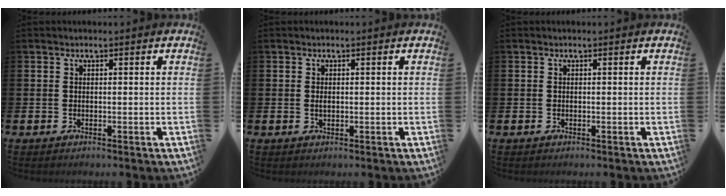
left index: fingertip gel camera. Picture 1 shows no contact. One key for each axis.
{"total": 0.8, "fx": 0.1, "fy": 0.4, "fz": 0.6, "tx": -0.008, "ty": 0.001, "tz": -0.001}
{"total": 0.0}